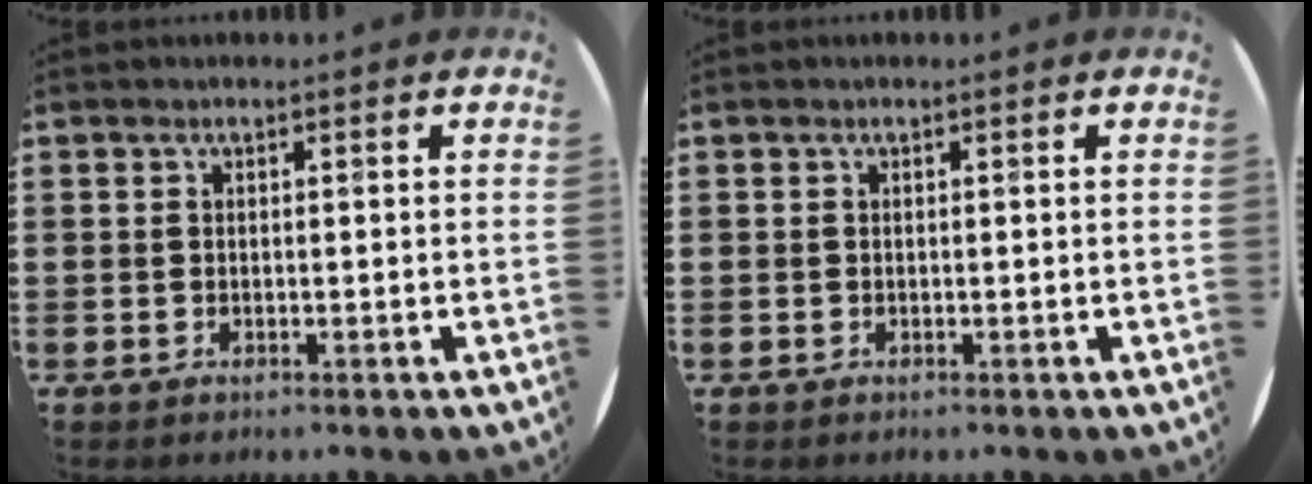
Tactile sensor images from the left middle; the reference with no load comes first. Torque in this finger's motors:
{"motor_torque": [-0.07, -0.07, 0.00, 0.00]}